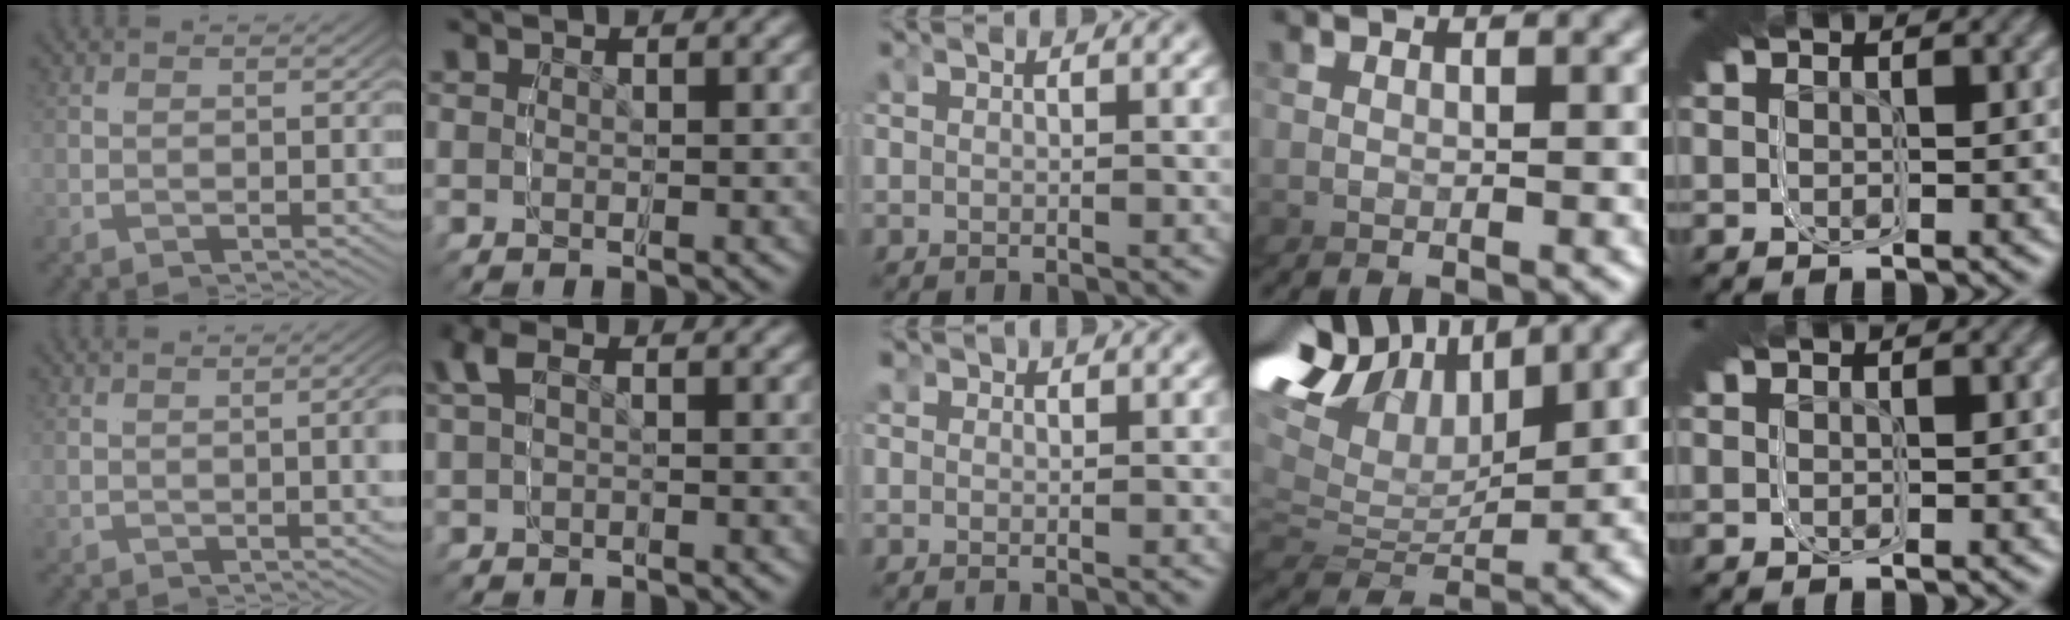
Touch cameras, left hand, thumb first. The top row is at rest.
{"thumb": {"total": 2.0, "force": [0.4, -1.5, 1.3], "torque": [-0.005, 0.014, 0.007]}, "index": {"total": 1.3, "force": [-0.3, 0.4, 1.2], "torque": [-0.041, -0.002, 0.006]}, "middle": {"total": 0.6, "force": [0.5, 0.3, 0.1], "torque": [-0.005, -0.002, 0.012]}, "ring": {"total": 6.6, "force": [3.3, 4.4, 3.6], "torque": [-0.096, 0.024, 0.034]}}